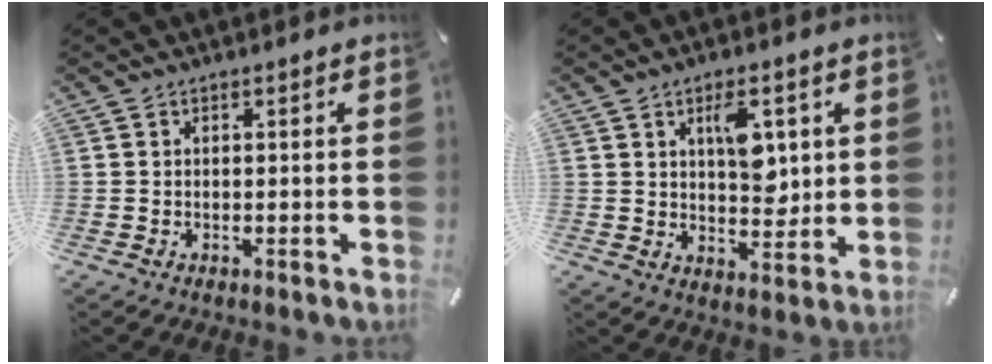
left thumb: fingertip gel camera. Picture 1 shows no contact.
{"total": 8.9, "force": [3.1, 5.1, 6.6], "torque": [-0.091, -0.009, 0.048]}